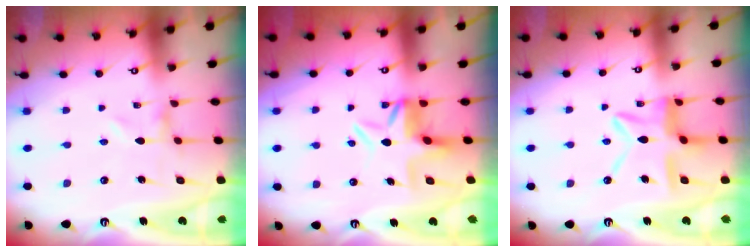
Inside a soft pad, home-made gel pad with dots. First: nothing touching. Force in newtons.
{"total": 6.5, "press": 6.1, "slide": 2.4}
{"total": 11.0, "press": 11.0, "slide": 0.9}